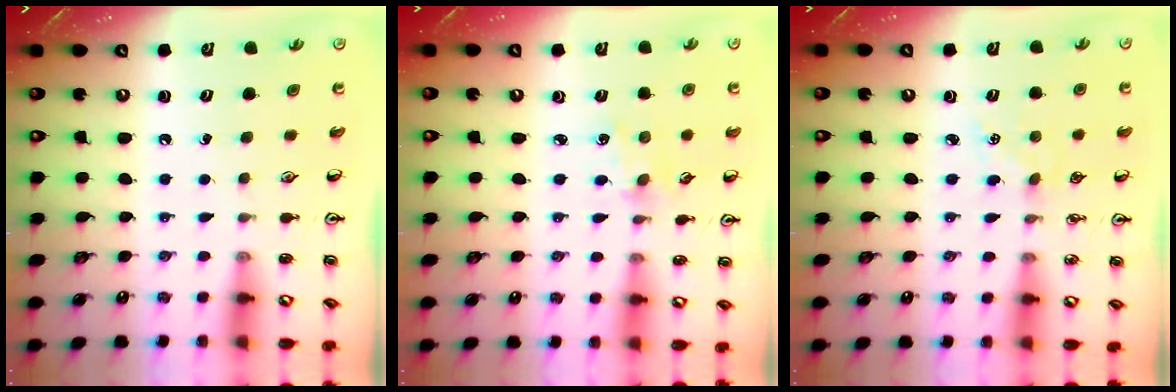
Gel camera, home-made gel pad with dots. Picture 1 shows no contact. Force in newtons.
{"total": 1.2, "press": 1.2, "slide": 0.2}
{"total": 4.5, "press": 4.4, "slide": 0.5}